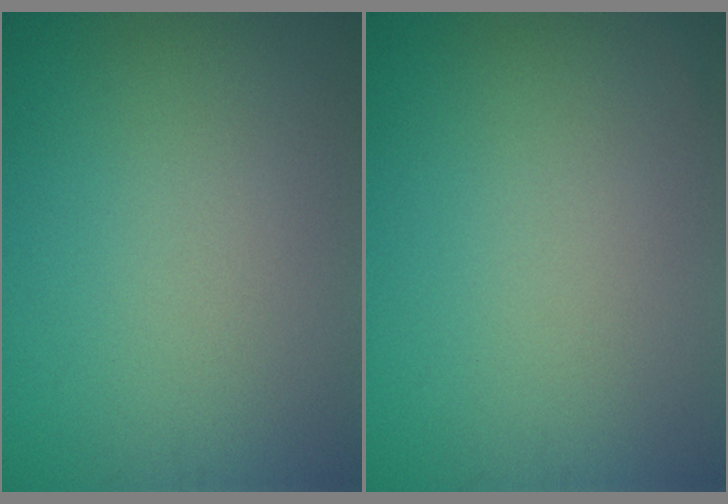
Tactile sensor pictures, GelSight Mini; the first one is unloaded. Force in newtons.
{"total": 0.0}